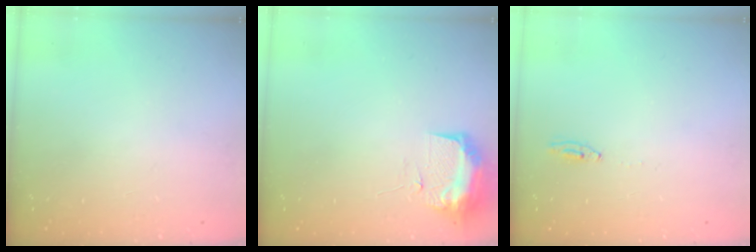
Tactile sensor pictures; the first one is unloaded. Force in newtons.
{"total": 9.4, "press": 9.4, "slide": 0.9}
{"total": 2.0, "press": 2.0, "slide": 0.2}